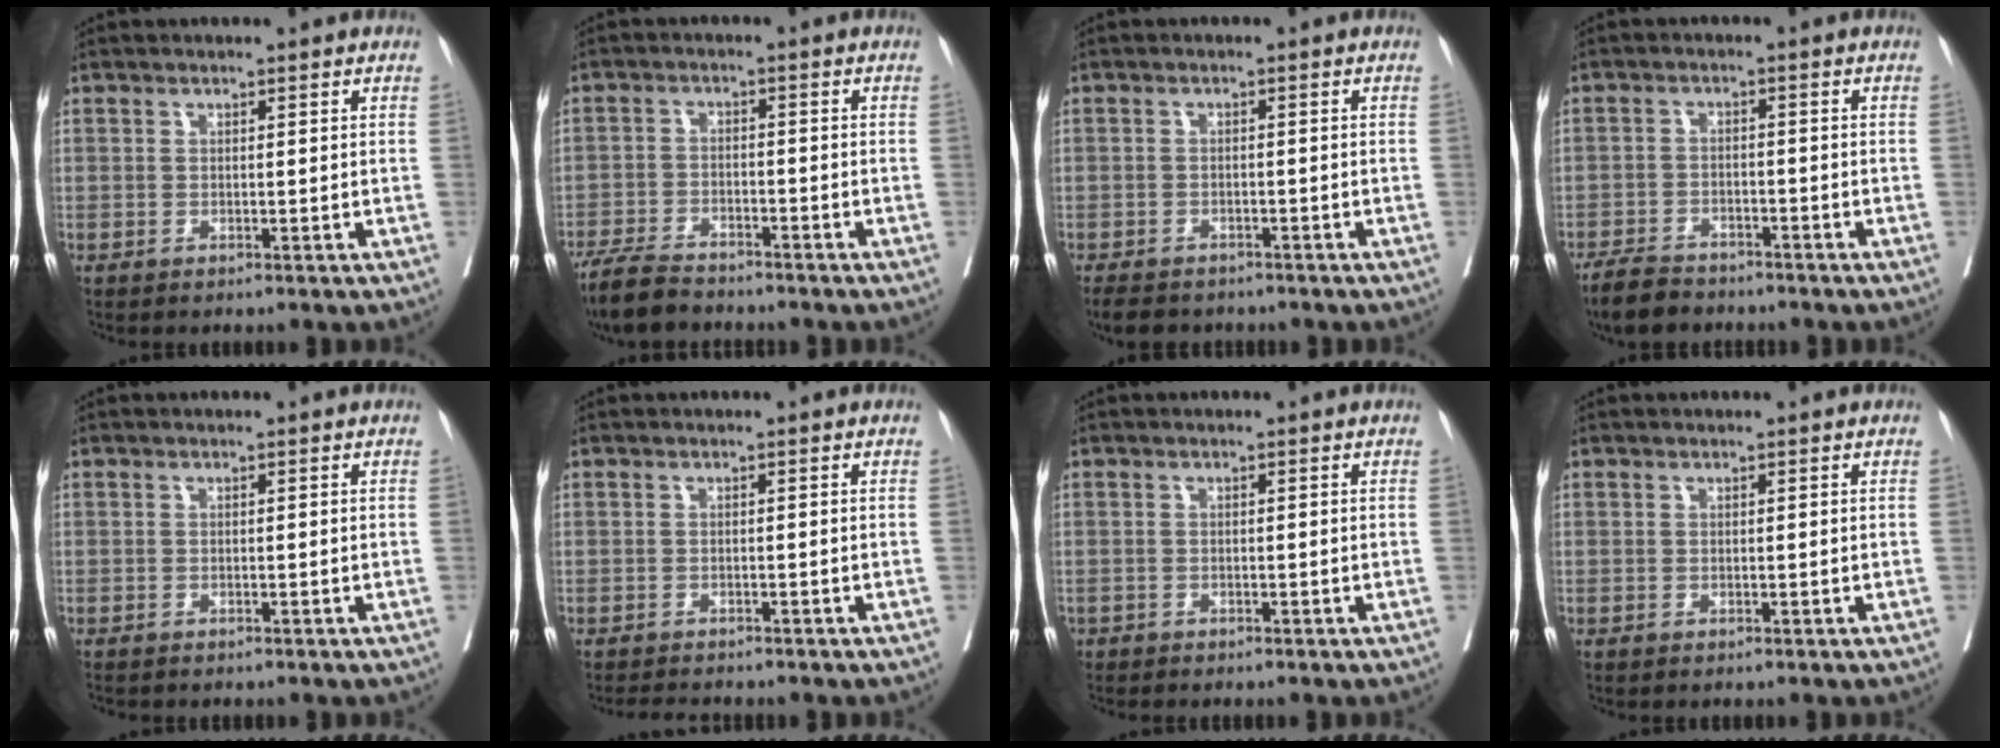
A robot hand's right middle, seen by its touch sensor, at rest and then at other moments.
{"total": 7.4, "force": [-6.6, 1.4, 3.0], "torque": [-0.055, -0.021, -0.120]}
{"total": 8.3, "force": [-6.9, 3.2, 3.2], "torque": [-0.064, -0.006, -0.096]}
{"total": 6.2, "force": [-5.5, 1.9, 2.2], "torque": [-0.041, -0.013, -0.098]}
{"total": 1.8, "force": [-1.6, 0.2, 0.7], "torque": [-0.014, -0.003, -0.025]}
{"total": 3.0, "force": [-2.9, 0.5, 0.9], "torque": [-0.011, -0.009, -0.045]}
{"total": 1.3, "force": [-1.2, 0.6, 0.3], "torque": [-0.014, -0.003, -0.023]}
{"total": 0.0}